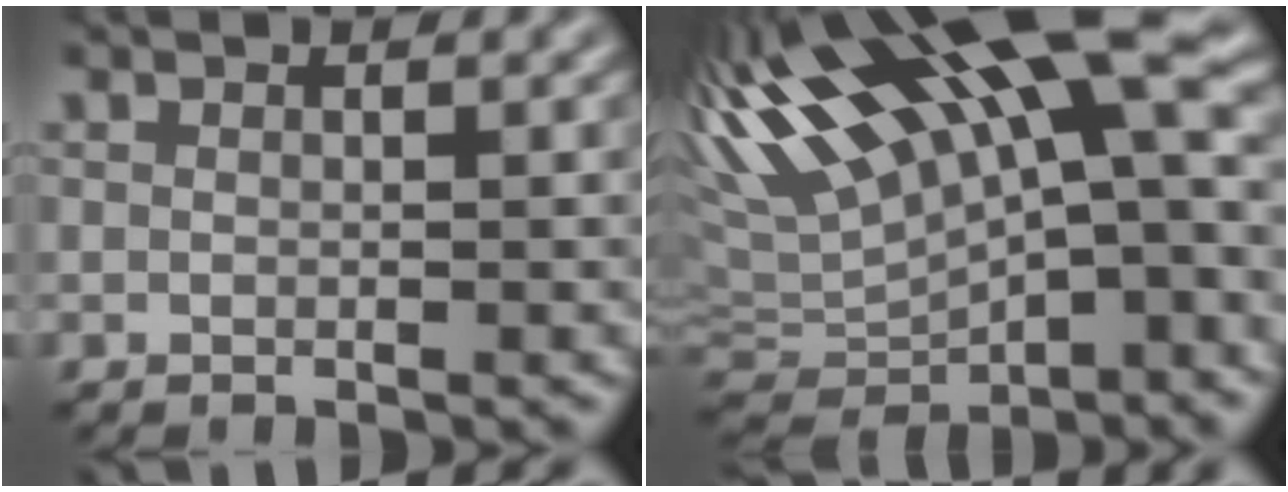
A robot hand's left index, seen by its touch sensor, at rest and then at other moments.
{"total": 17.2, "force": [4.6, 6.2, 15.4], "torque": [-0.288, 0.016, 0.091]}